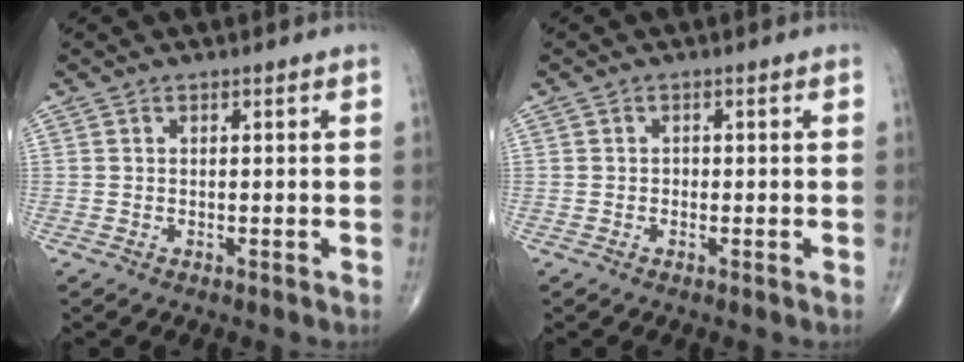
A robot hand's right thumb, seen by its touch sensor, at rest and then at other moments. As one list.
[{"total": 0.6, "force": [-0.2, 0.5, 0.2], "torque": [0.003, 0.003, -0.007]}]